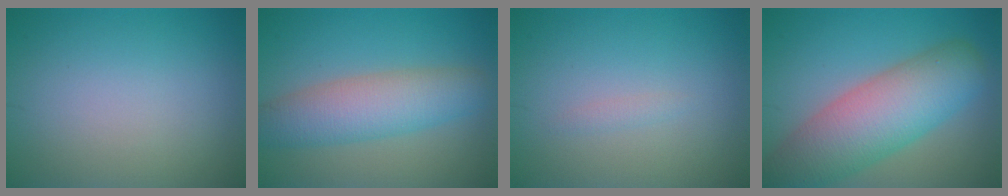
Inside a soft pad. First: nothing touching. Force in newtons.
{"total": 5.8, "press": 5.8, "slide": 0.4}
{"total": 0.7, "press": 0.6, "slide": 0.1}
{"total": 8.9, "press": 8.9, "slide": 0.6}